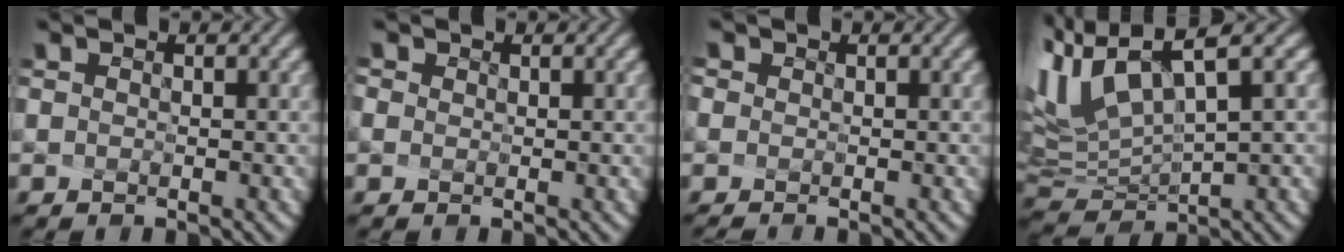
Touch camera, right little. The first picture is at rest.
{"total": 1.4, "force": [0.6, 1.1, 0.7], "torque": [-0.016, 0.010, 0.004]}
{"total": 1.1, "force": [-0.1, 0.9, 0.6], "torque": [-0.022, 0.007, 0.002]}
{"total": 6.9, "force": [4.0, 1.7, 5.4], "torque": [-0.138, 0.003, 0.102]}